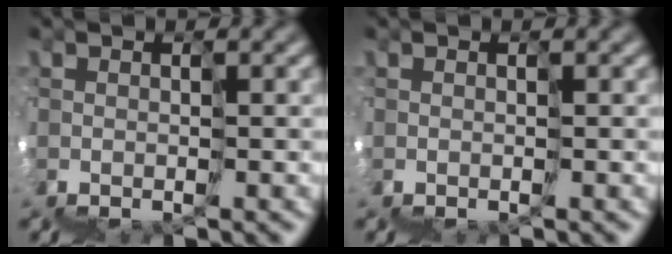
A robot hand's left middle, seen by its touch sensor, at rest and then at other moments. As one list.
[{"total": 0.0}]